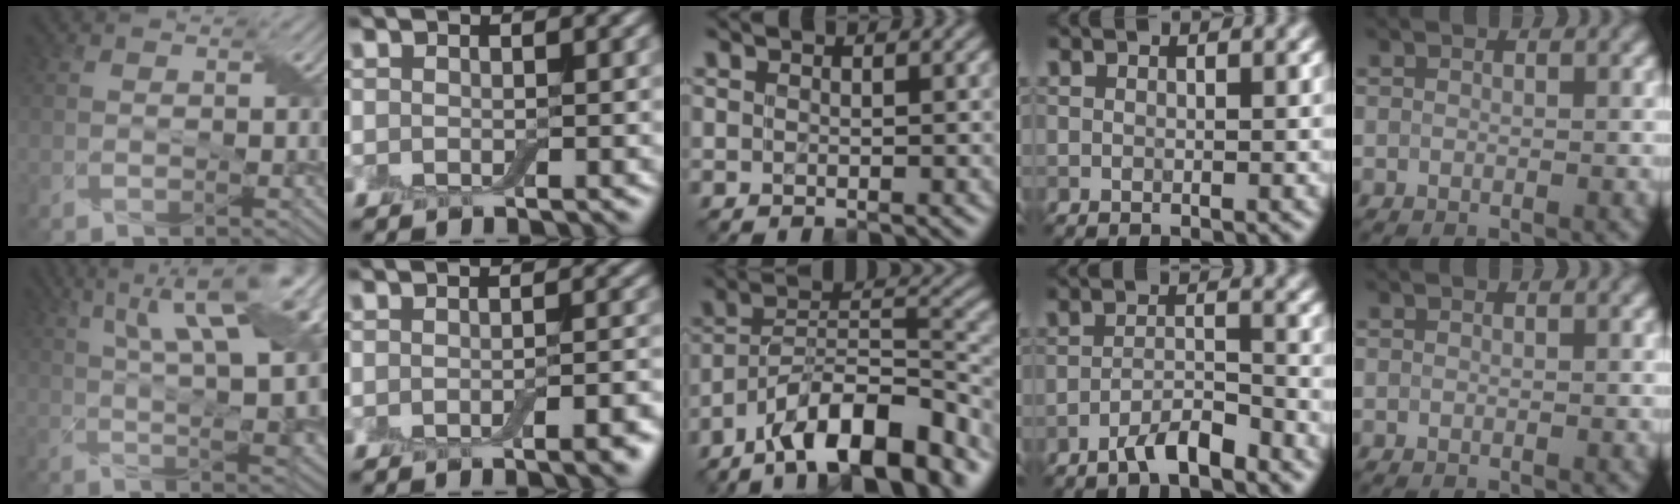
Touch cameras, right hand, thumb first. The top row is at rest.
{"thumb": {"total": 16.7, "force": [5.5, 5.9, 14.6], "torque": [-0.218, 0.030, 0.080]}, "index": {"total": 2.8, "force": [-1.3, 0.7, 2.3], "torque": [-0.027, 0.001, -0.019]}, "middle": {"total": 12.4, "force": [-8.8, 3.9, 7.7], "torque": [-0.116, 0.027, -0.165]}, "ring": {"total": 3.3, "force": [-2.6, 0.5, 1.9], "torque": [-0.032, 0.009, -0.052]}}